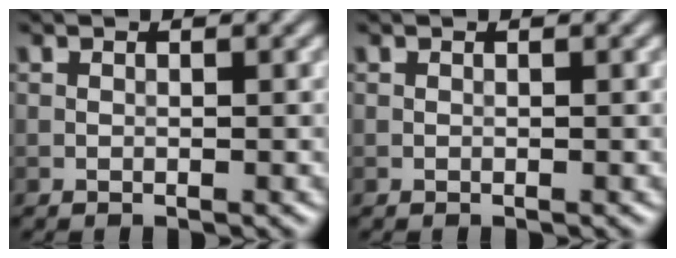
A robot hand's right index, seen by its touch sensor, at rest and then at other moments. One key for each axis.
{"total": 0.0}